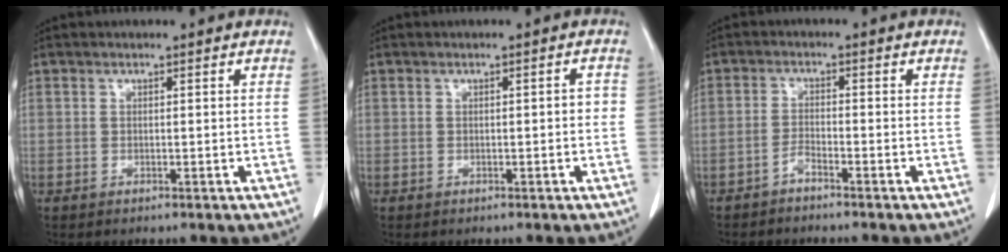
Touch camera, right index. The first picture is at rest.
{"total": 1.3, "force": [-0.1, 0.5, 1.2], "torque": [-0.013, 0.006, -0.001]}
{"total": 1.8, "force": [-1.6, 0.1, 0.7], "torque": [-0.015, 0.001, -0.033]}